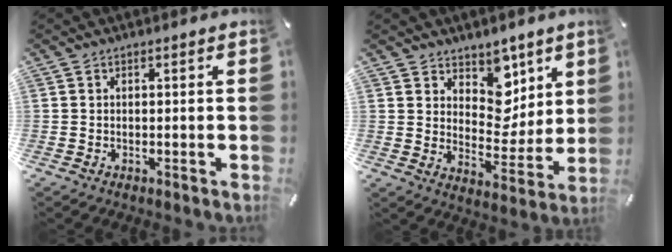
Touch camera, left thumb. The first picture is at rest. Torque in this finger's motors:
{"motor_torque": [0.30, 0.21, 0.14, -0.26, 0.01]}